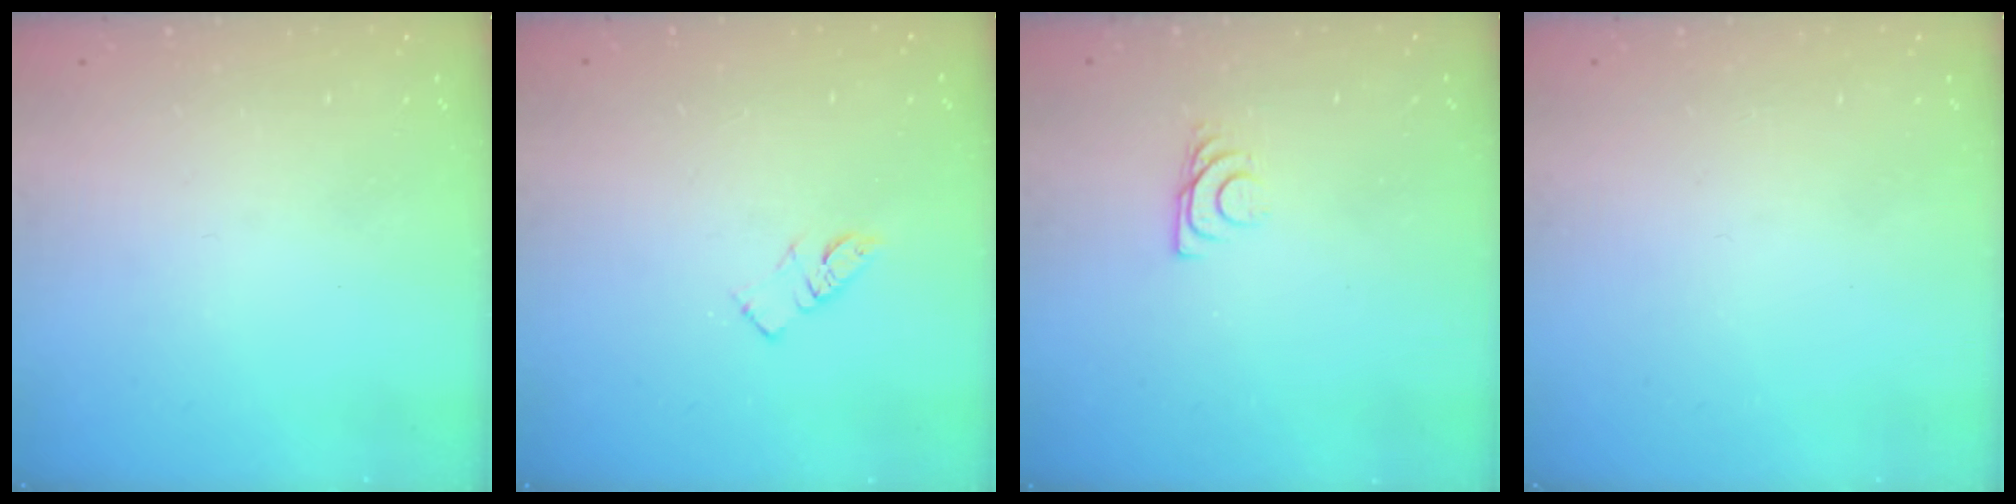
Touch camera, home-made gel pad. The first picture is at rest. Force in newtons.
{"total": 4.0, "press": 4.0, "slide": 0.4}
{"total": 5.4, "press": 5.3, "slide": 0.7}
{"total": 1.6, "press": 1.6, "slide": 0.1}